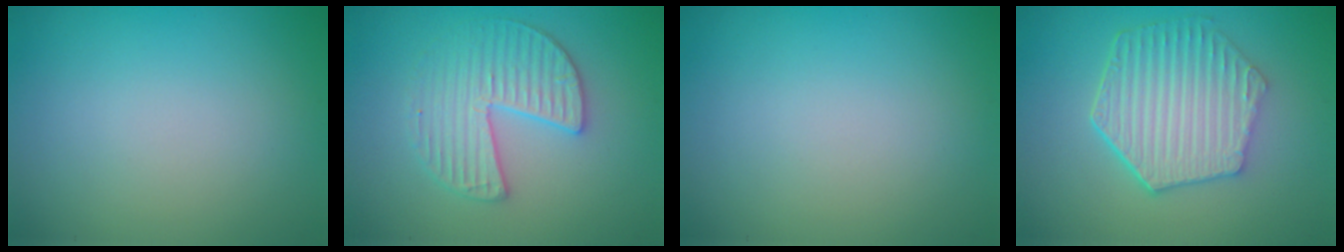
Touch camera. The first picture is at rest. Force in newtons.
{"total": 3.5, "press": 3.4, "slide": 0.4}
{"total": 0.0}
{"total": 6.1, "press": 4.7, "slide": 3.9}